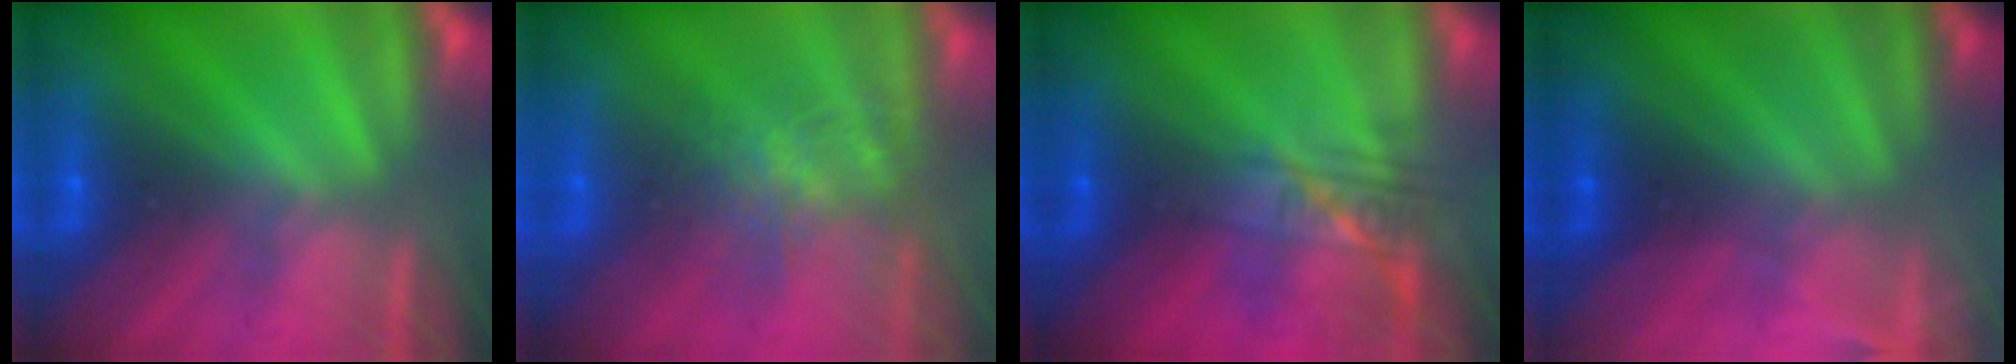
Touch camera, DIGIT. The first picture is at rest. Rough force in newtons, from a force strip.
{"total": 4.8}
{"total": 2.2}
{"total": 2.9}